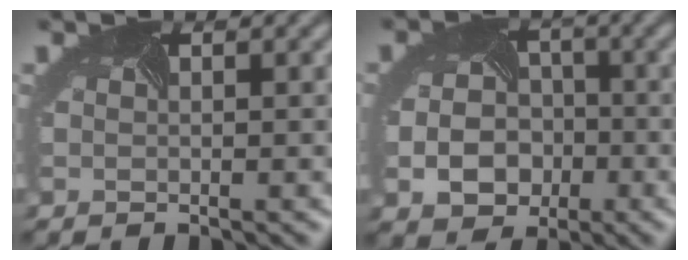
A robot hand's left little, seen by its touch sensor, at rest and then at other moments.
{"total": 6.1, "force": [-2.1, 4.9, 3.0], "torque": [-0.051, -0.023, -0.024]}